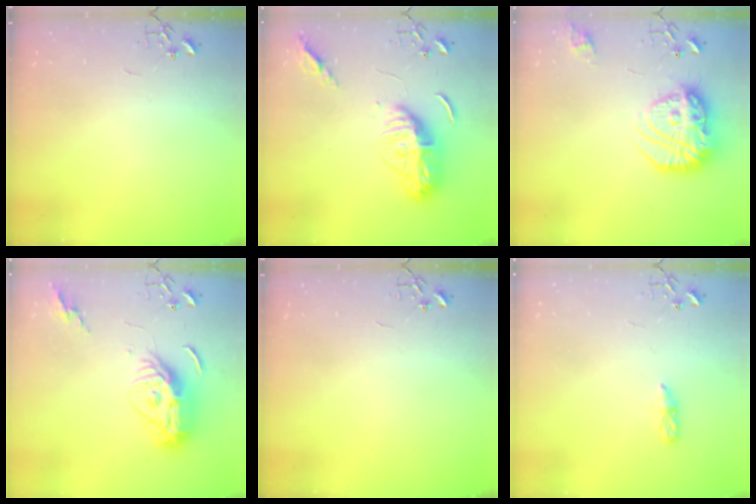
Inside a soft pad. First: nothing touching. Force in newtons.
{"total": 13.7, "press": 13.7, "slide": 1.4}
{"total": 20.9, "press": 20.8, "slide": 1.7}
{"total": 13.5, "press": 13.4, "slide": 1.5}
{"total": 0.0}
{"total": 5.0, "press": 4.9, "slide": 0.5}